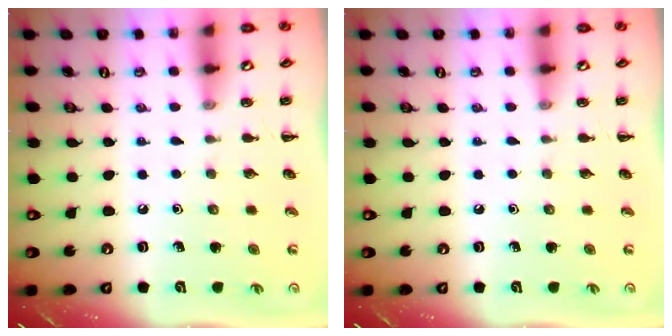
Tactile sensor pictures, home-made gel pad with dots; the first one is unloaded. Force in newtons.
{"total": 0.0}